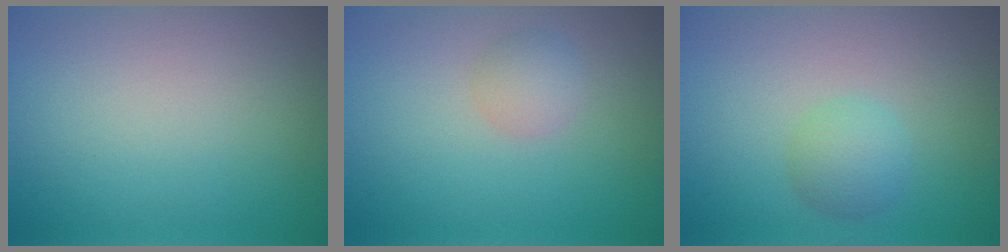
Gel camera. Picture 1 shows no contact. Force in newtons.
{"total": 1.8, "press": 1.8, "slide": 0.0}
{"total": 2.4, "press": 2.4, "slide": 0.1}